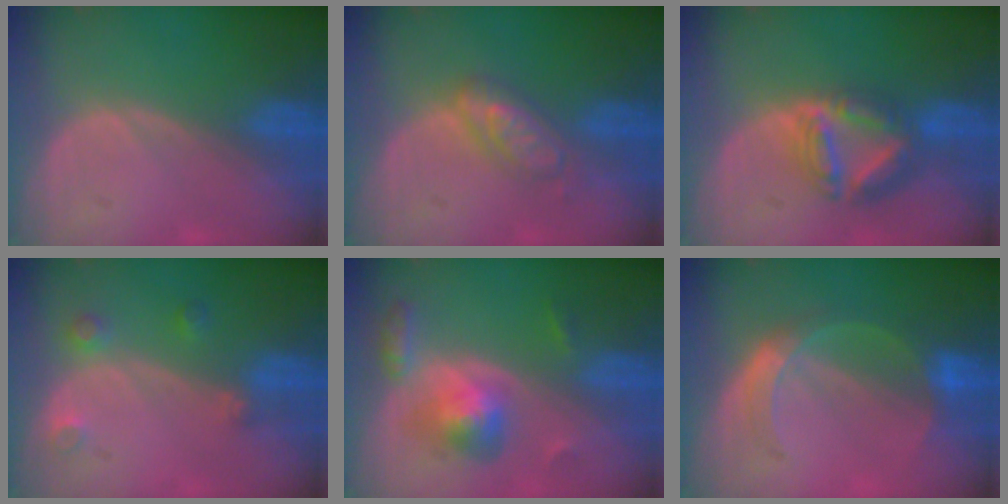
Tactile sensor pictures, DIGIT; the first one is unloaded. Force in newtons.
{"total": 5.0, "press": 5.0, "slide": 0.2}
{"total": 8.1, "press": 6.9, "slide": 4.1}
{"total": 3.0, "press": 2.8, "slide": 1.1}
{"total": 5.7, "press": 5.7, "slide": 0.4}
{"total": 5.6, "press": 5.3, "slide": 1.9}